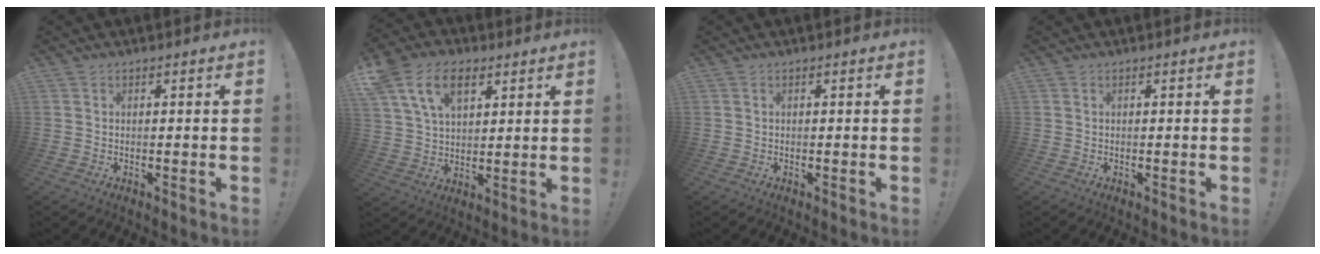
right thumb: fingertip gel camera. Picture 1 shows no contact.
{"total": 14.5, "force": [7.1, 9.4, 8.6], "torque": [-0.154, -0.007, 0.138]}
{"total": 0.0}
{"total": 0.0}